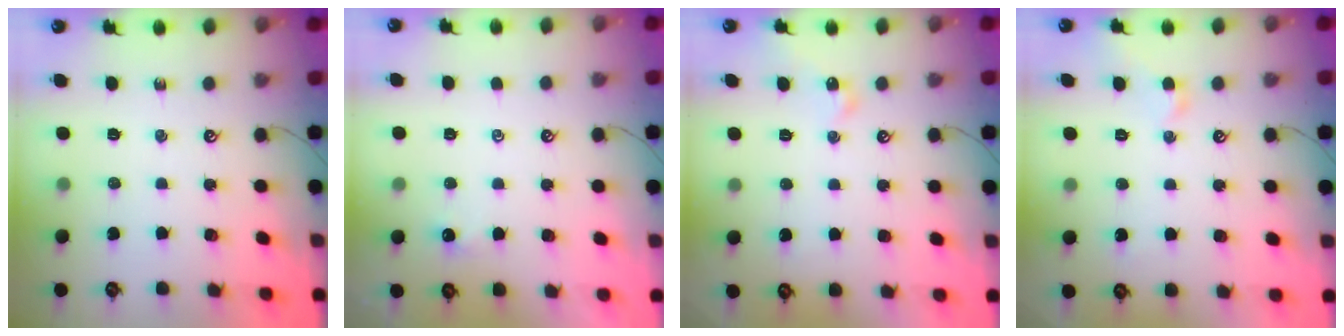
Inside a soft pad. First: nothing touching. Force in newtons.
{"total": 1.8, "press": 1.8, "slide": 0.3}
{"total": 1.7, "press": 1.6, "slide": 0.6}
{"total": 0.5, "press": 0.5, "slide": 0.3}